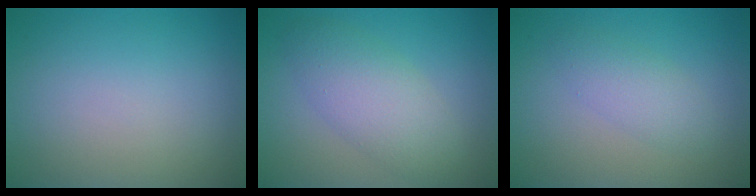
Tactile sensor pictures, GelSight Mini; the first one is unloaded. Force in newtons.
{"total": 4.7, "press": 4.7, "slide": 0.0}
{"total": 2.4, "press": 2.4, "slide": 0.1}